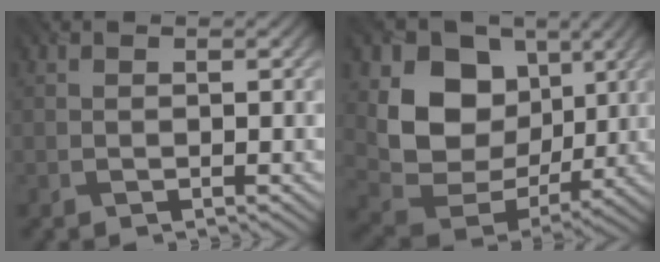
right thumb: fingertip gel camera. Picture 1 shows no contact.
{"total": 13.2, "force": [3.6, 10.2, 7.6], "torque": [-0.148, -0.005, 0.064]}